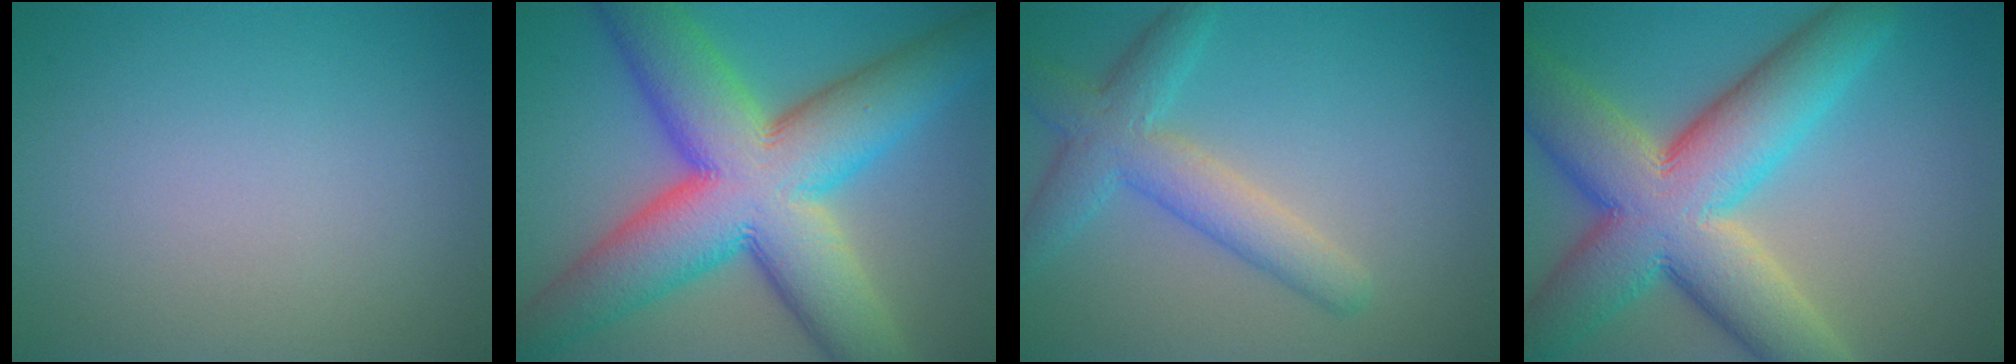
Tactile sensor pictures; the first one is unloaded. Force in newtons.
{"total": 15.7, "press": 15.6, "slide": 0.6}
{"total": 4.7, "press": 4.7, "slide": 0.2}
{"total": 13.0, "press": 13.0, "slide": 0.8}